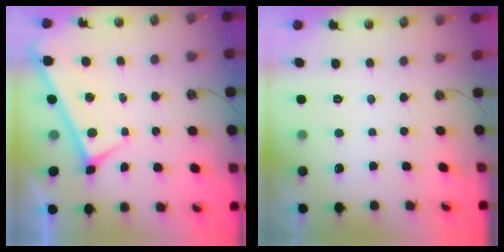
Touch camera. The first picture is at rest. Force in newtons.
{"total": 0.0}